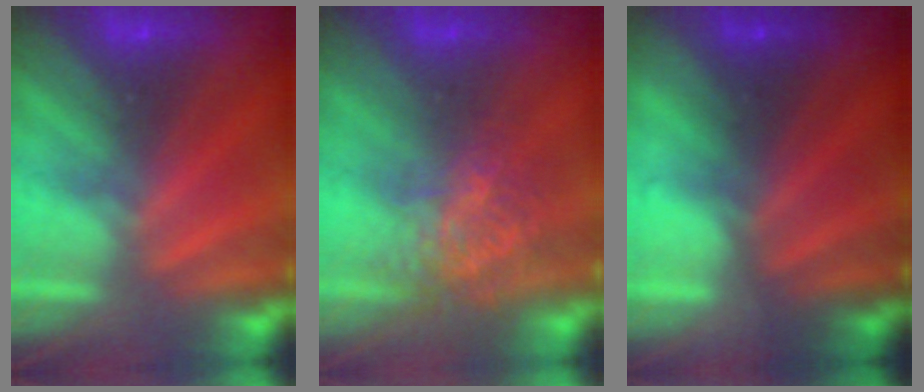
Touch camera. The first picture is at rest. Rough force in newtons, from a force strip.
{"total": 3.3}
{"total": 1.8}